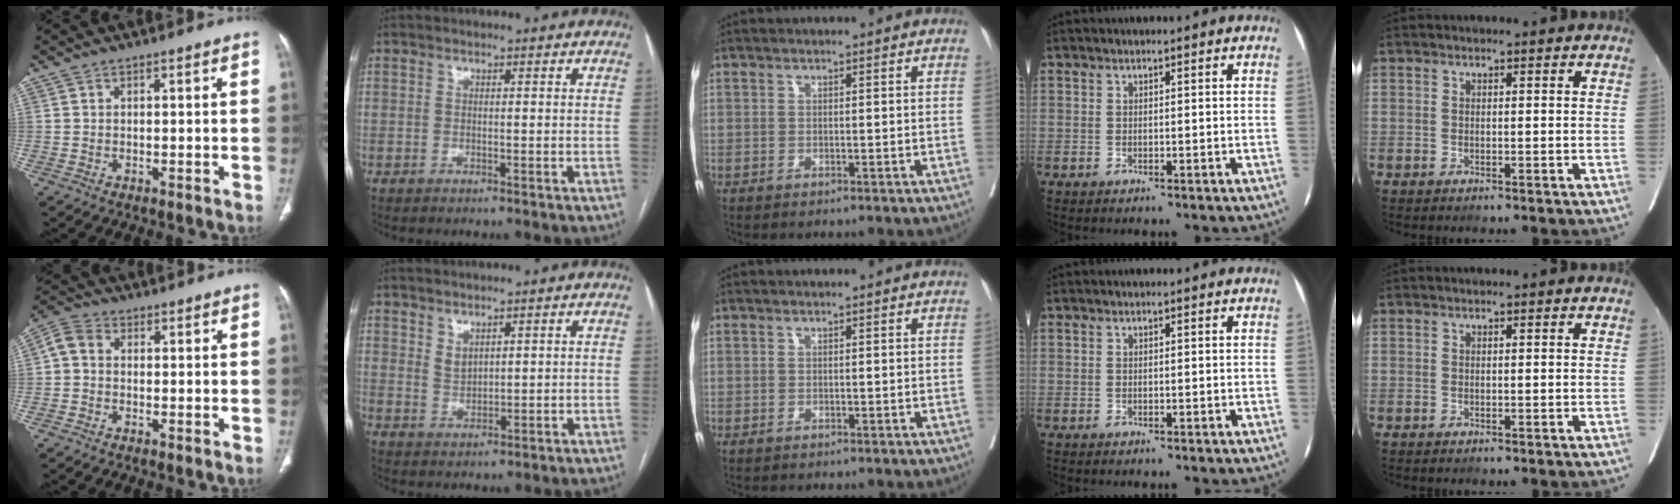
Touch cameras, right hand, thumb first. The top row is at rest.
{"thumb": {"total": 4.0, "force": [0.0, 3.1, 2.6], "torque": [-0.046, 0.013, -0.013]}, "index": {"total": 2.3, "force": [1.6, 1.1, 1.2], "torque": [-0.025, -0.004, 0.041]}}